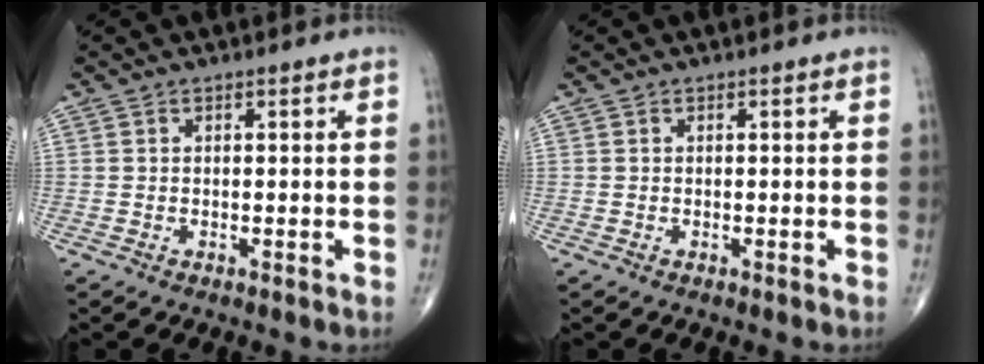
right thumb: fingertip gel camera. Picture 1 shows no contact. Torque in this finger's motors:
{"motor_torque": [0.00, 0.00, 0.06, 0.07, 0.00]}